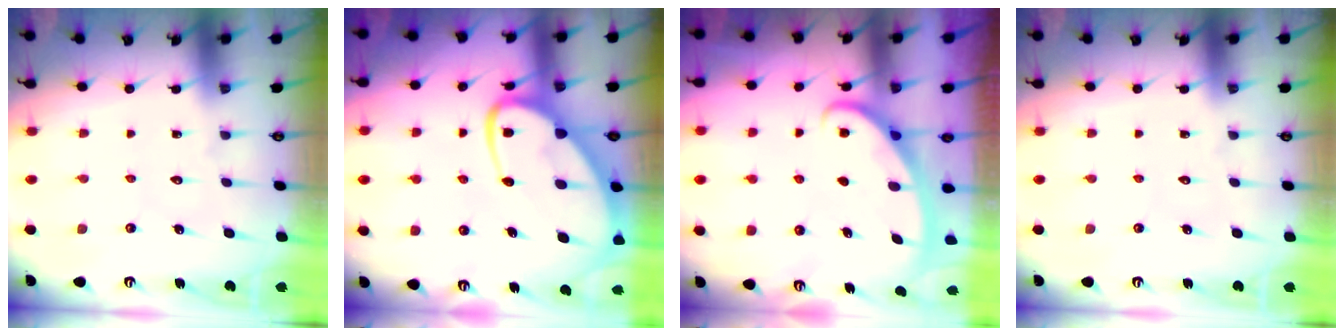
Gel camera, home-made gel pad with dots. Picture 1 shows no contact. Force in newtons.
{"total": 15.0, "press": 14.9, "slide": 1.3}
{"total": 3.0, "press": 3.0, "slide": 0.4}
{"total": 0.0}